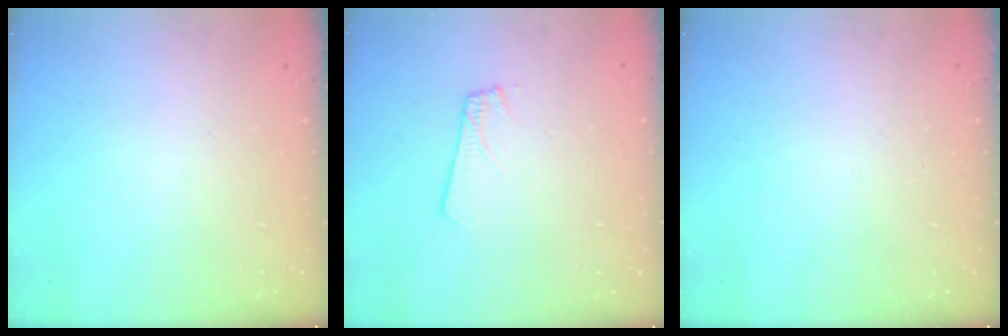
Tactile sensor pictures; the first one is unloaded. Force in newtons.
{"total": 1.8, "press": 1.8, "slide": 0.1}
{"total": 0.0}